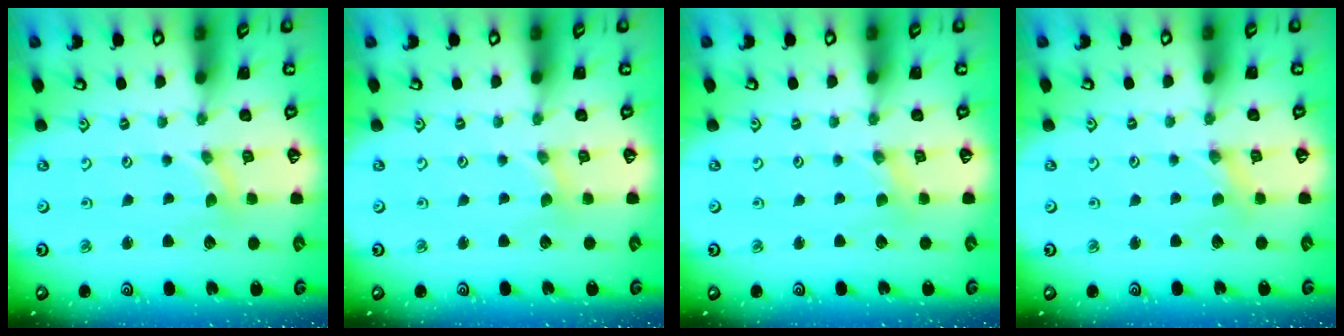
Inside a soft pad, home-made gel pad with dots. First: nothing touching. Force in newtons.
{"total": 0.0}
{"total": 0.0}
{"total": 0.0}